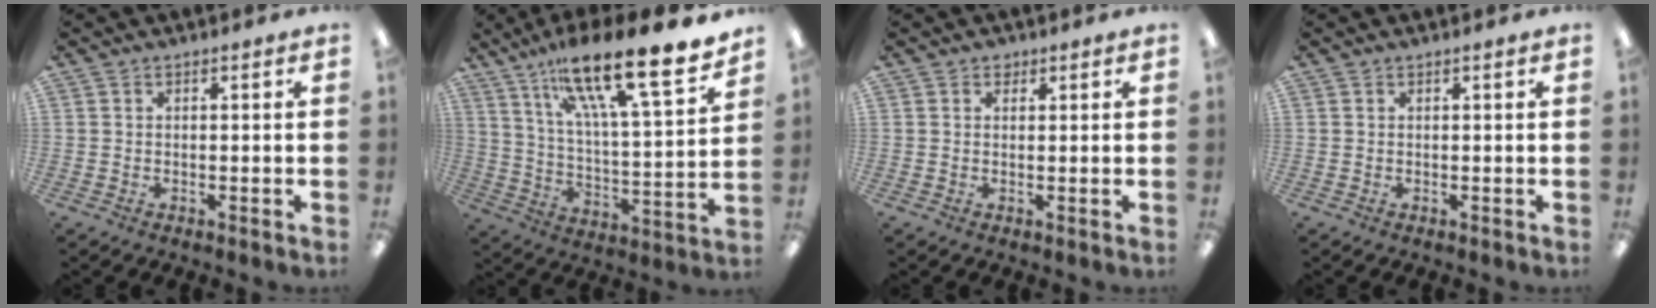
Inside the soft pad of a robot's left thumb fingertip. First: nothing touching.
{"total": 22.0, "force": [15.6, 4.7, 14.8], "torque": [-0.239, -0.101, 0.252]}
{"total": 1.3, "force": [0.9, 0.8, 0.4], "torque": [0.000, -0.002, 0.015]}
{"total": 0.0}